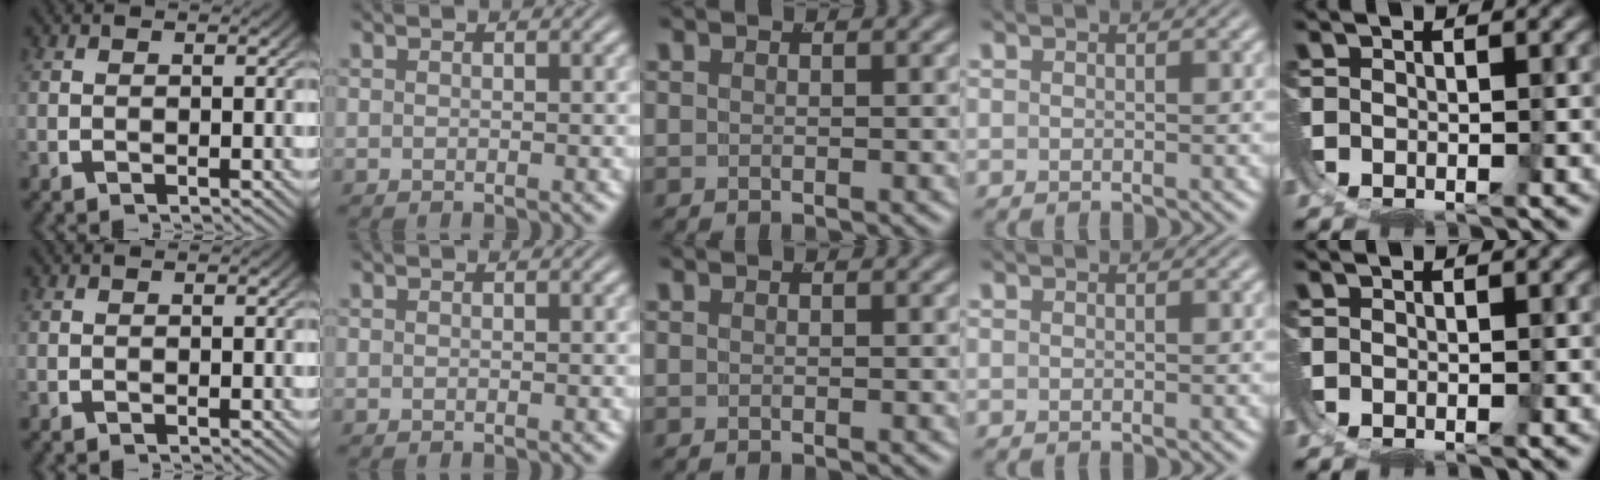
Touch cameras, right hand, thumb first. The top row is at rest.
{}